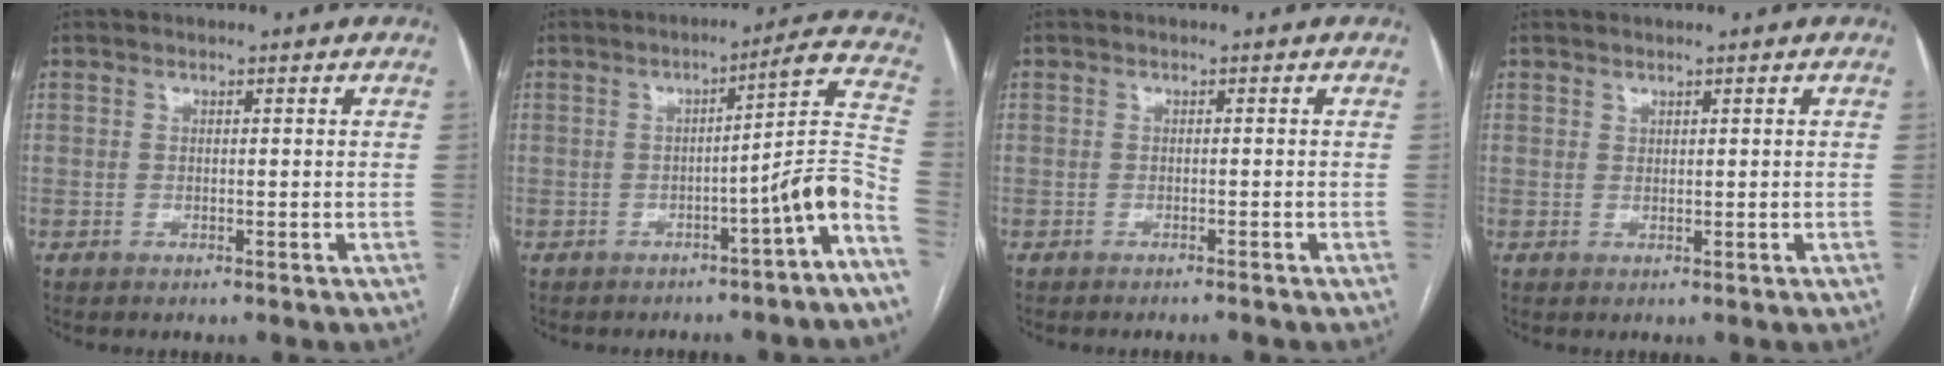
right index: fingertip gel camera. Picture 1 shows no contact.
{"total": 9.2, "force": [-4.4, -1.8, 7.8], "torque": [-0.081, 0.023, -0.066]}
{"total": 1.3, "force": [-1.2, -0.3, 0.3], "torque": [-0.005, -0.001, -0.015]}
{"total": 0.5, "force": [0.5, 0.2, 0.0], "torque": [0.001, -0.004, 0.011]}